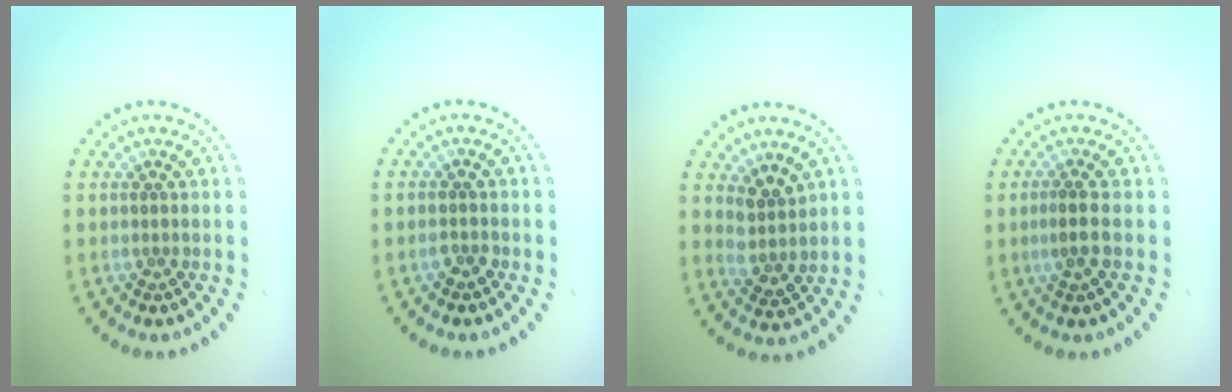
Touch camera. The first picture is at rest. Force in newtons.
{"total": 1.3, "press": 1.3, "slide": 0.1}
{"total": 2.4, "press": 1.8, "slide": 1.6}
{"total": 1.8, "press": 1.6, "slide": 0.8}